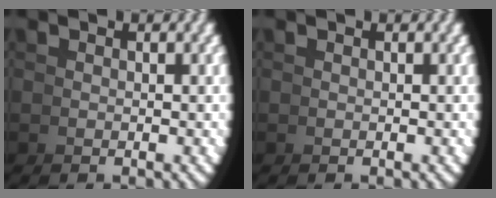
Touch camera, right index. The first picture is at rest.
{"total": 0.0}